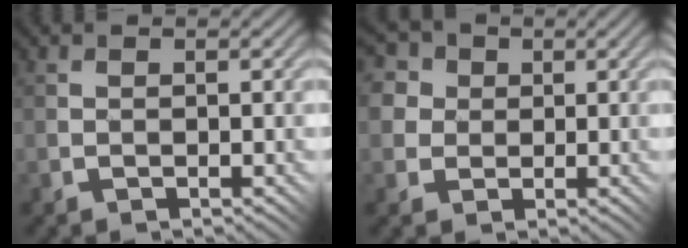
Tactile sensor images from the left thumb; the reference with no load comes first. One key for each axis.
{"total": 7.8, "fx": 2.9, "fy": 6.6, "fz": 3.0, "tx": -0.092, "ty": 0.021, "tz": 0.041}